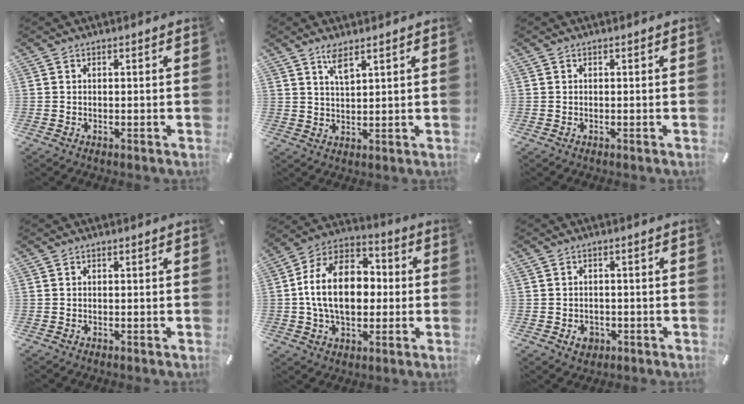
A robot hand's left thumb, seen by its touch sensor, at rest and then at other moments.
{"total": 4.0, "force": [3.0, 0.9, 2.5], "torque": [-0.056, -0.007, 0.053]}
{"total": 0.0}
{"total": 0.0}
{"total": 17.4, "force": [-0.6, 12.2, 12.4], "torque": [-0.243, 0.018, -0.016]}
{"total": 3.8, "force": [-1.4, 3.1, 1.7], "torque": [-0.018, 0.003, -0.026]}